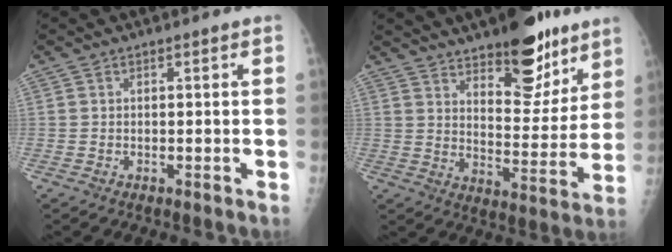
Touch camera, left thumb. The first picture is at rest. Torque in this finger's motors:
{"motor_torque": [2.30, 1.12, 1.09, -1.39, 0.31]}